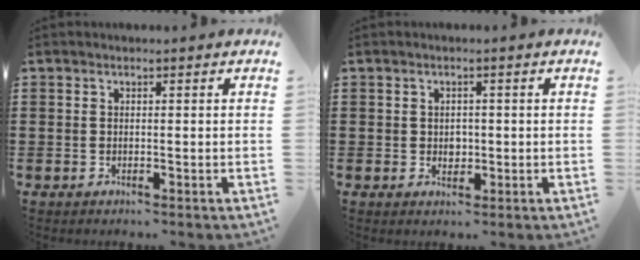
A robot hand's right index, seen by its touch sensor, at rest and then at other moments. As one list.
[{"total": 1.7, "force": [-0.1, 1.4, 0.9], "torque": [-0.011, 0.003, -0.005]}]